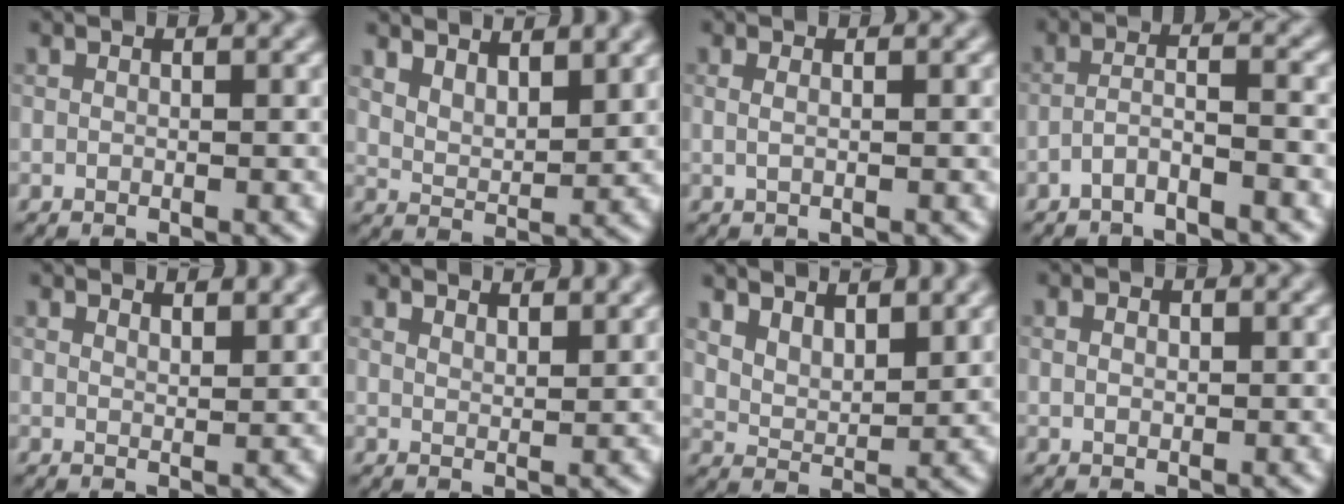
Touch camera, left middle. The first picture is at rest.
{"total": 6.2, "force": [4.9, 2.4, 2.8], "torque": [-0.051, 0.012, 0.069]}
{"total": 1.0, "force": [0.4, 0.5, 0.8], "torque": [-0.011, -0.006, 0.000]}
{"total": 2.7, "force": [-1.8, 0.4, 1.9], "torque": [-0.037, 0.010, -0.041]}
{"total": 2.9, "force": [2.6, 0.7, 1.1], "torque": [-0.011, 0.009, 0.032]}
{"total": 3.6, "force": [3.3, 0.9, 1.3], "torque": [-0.007, 0.007, 0.037]}
{"total": 6.8, "force": [5.3, 3.1, 3.1], "torque": [-0.068, 0.010, 0.088]}
{"total": 1.0, "force": [0.3, 0.7, 0.6], "torque": [-0.013, 0.001, 0.005]}